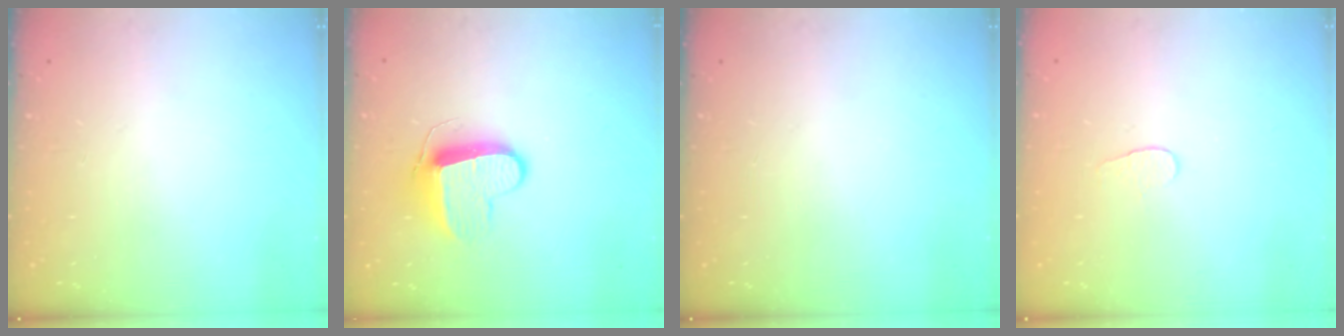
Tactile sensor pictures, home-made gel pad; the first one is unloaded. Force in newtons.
{"total": 9.9, "press": 9.9, "slide": 0.1}
{"total": 0.0}
{"total": 3.9, "press": 3.9, "slide": 0.4}